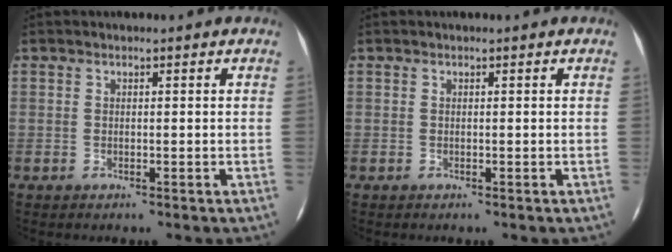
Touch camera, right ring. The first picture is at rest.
{"total": 0.0}